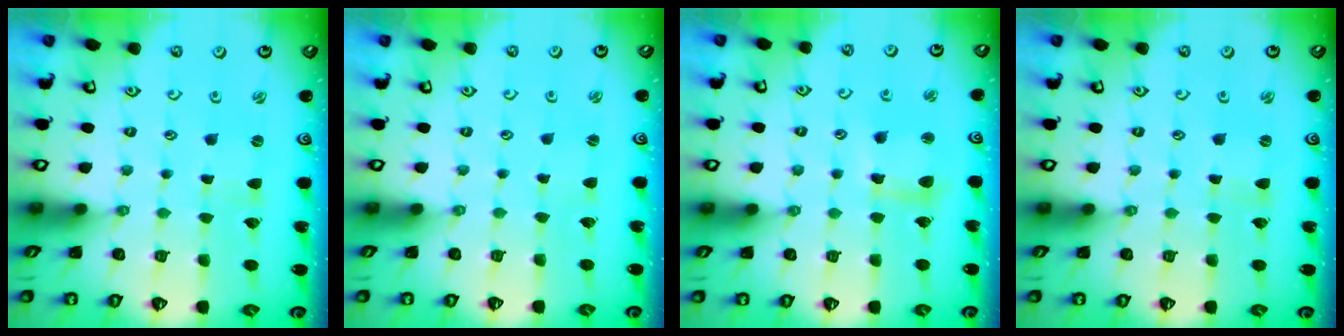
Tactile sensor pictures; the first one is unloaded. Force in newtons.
{"total": 0.0}
{"total": 7.4, "press": 7.3, "slide": 1.0}
{"total": 0.0}